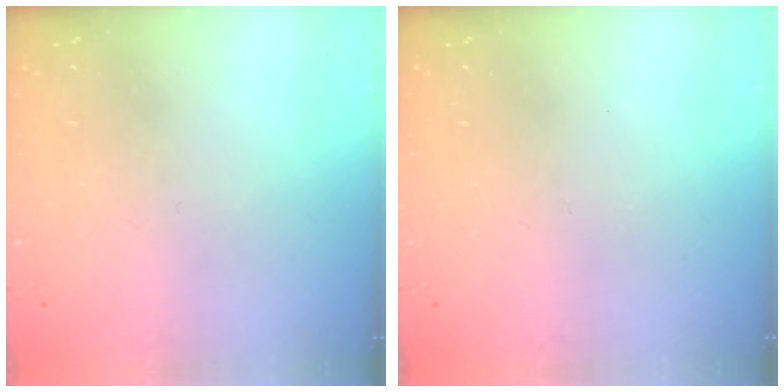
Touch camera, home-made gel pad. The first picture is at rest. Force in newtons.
{"total": 0.0}